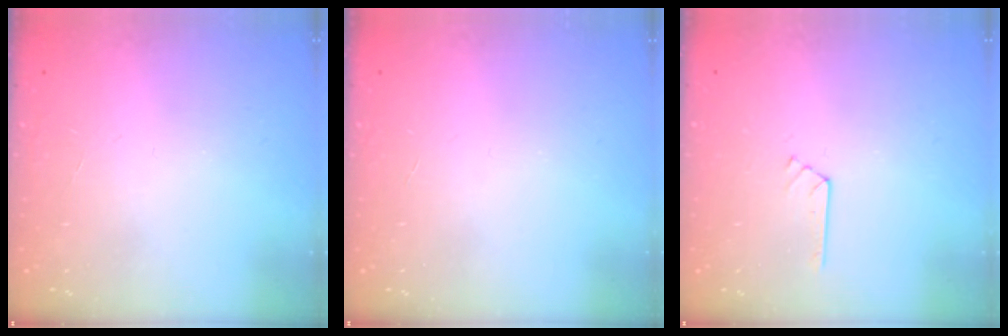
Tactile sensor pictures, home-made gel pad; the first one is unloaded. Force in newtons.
{"total": 0.0}
{"total": 2.8, "press": 2.8, "slide": 0.4}